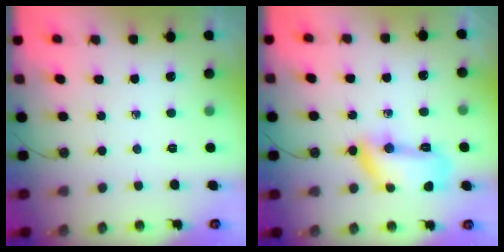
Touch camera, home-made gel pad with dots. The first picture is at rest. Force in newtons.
{"total": 13.2, "press": 13.2, "slide": 0.9}